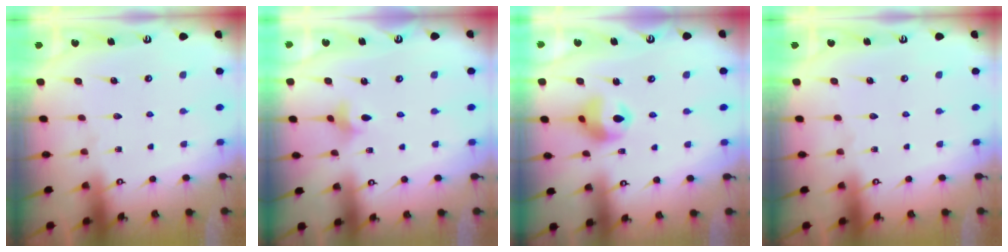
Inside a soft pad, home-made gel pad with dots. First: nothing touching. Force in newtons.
{"total": 2.9, "press": 2.9, "slide": 0.6}
{"total": 11.4, "press": 11.3, "slide": 1.8}
{"total": 0.0}